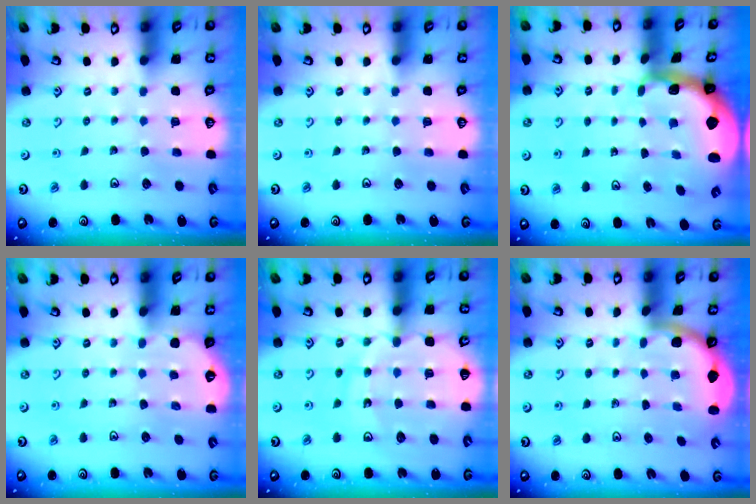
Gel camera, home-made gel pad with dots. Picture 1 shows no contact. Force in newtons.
{"total": 0.0}
{"total": 2.7, "press": 1.7, "slide": 2.1}
{"total": 4.0, "press": 4.0, "slide": 0.4}
{"total": 12.3, "press": 12.0, "slide": 2.7}
{"total": 1.7, "press": 1.7, "slide": 0.1}